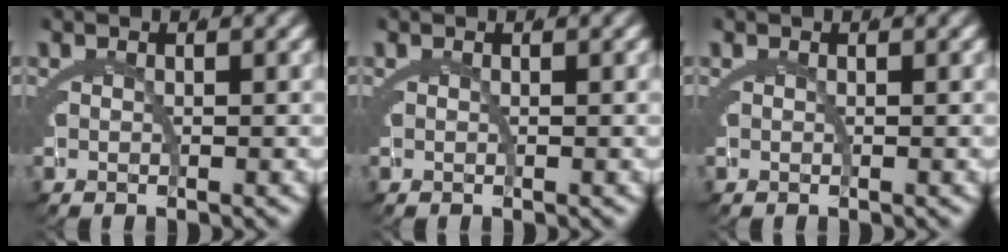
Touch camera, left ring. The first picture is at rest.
{"total": 0.0}
{"total": 0.0}